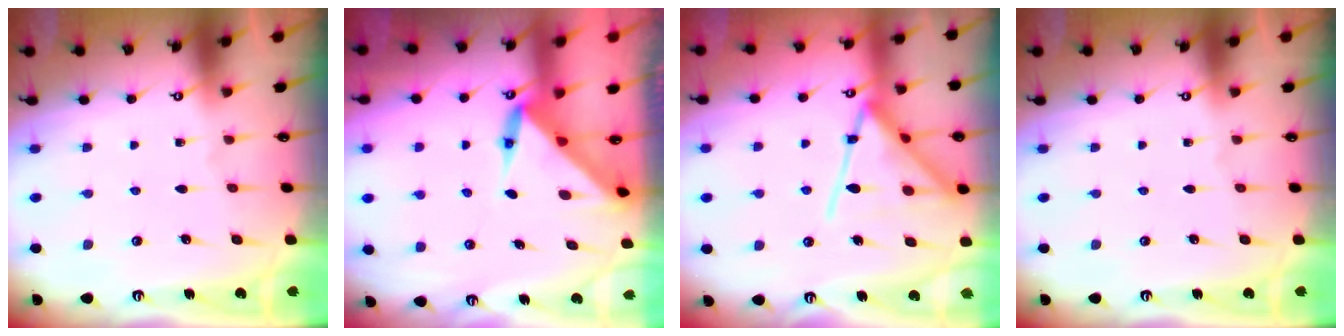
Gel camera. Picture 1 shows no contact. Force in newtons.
{"total": 5.5, "press": 5.5, "slide": 0.3}
{"total": 16.4, "press": 16.3, "slide": 1.4}
{"total": 0.0}